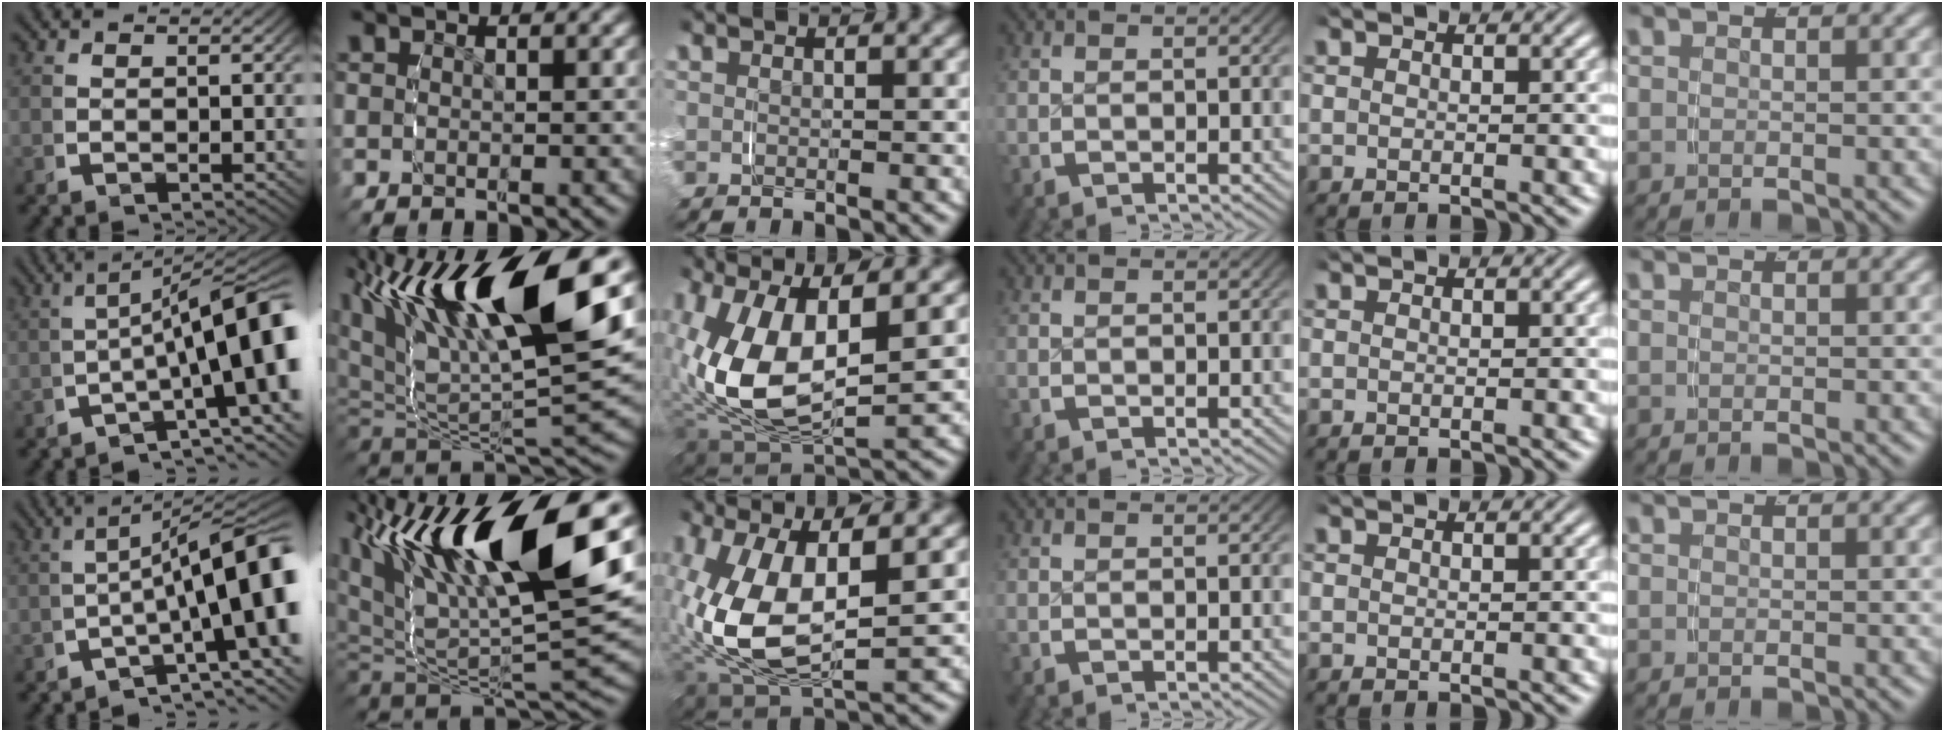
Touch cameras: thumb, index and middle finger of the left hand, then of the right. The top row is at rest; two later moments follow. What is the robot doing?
{"motion": "grasp_and_lifting", "object": "keyboard"}